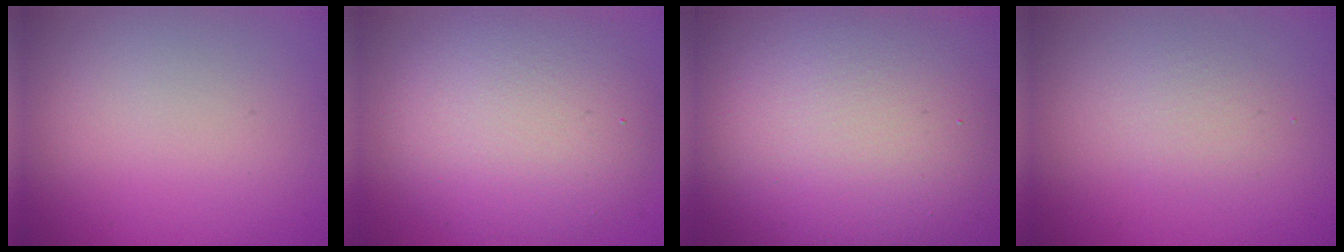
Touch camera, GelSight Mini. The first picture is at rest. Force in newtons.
{"total": 8.3, "press": 8.3, "slide": 0.8}
{"total": 19.8, "press": 19.8, "slide": 1.3}
{"total": 1.5, "press": 1.5, "slide": 0.1}